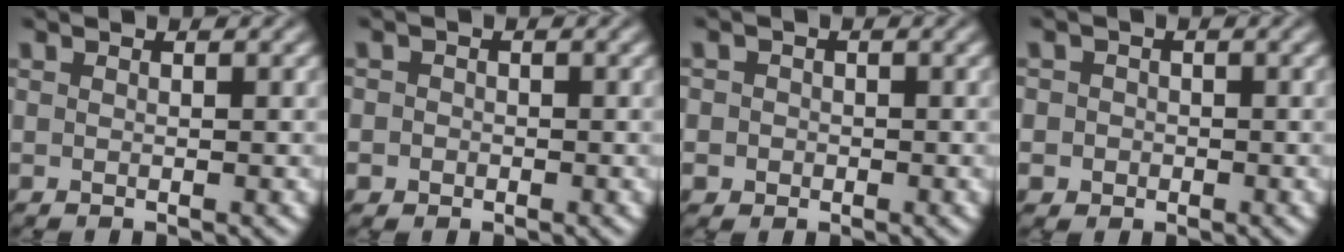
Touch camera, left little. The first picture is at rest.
{"total": 1.4, "force": [-0.2, 1.3, 0.3], "torque": [0.014, 0.003, -0.012]}
{"total": 2.0, "force": [-0.1, 2.0, 0.5], "torque": [0.014, 0.008, -0.020]}
{"total": 2.2, "force": [-0.1, 2.1, 0.5], "torque": [0.014, 0.009, -0.021]}